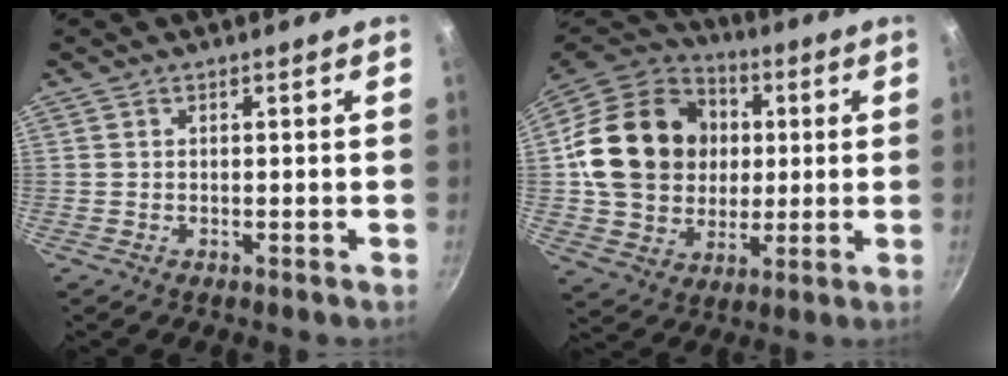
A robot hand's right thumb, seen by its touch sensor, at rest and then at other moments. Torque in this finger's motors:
{"motor_torque": [0.95, 4.05, 1.36, -0.46, 0.19]}